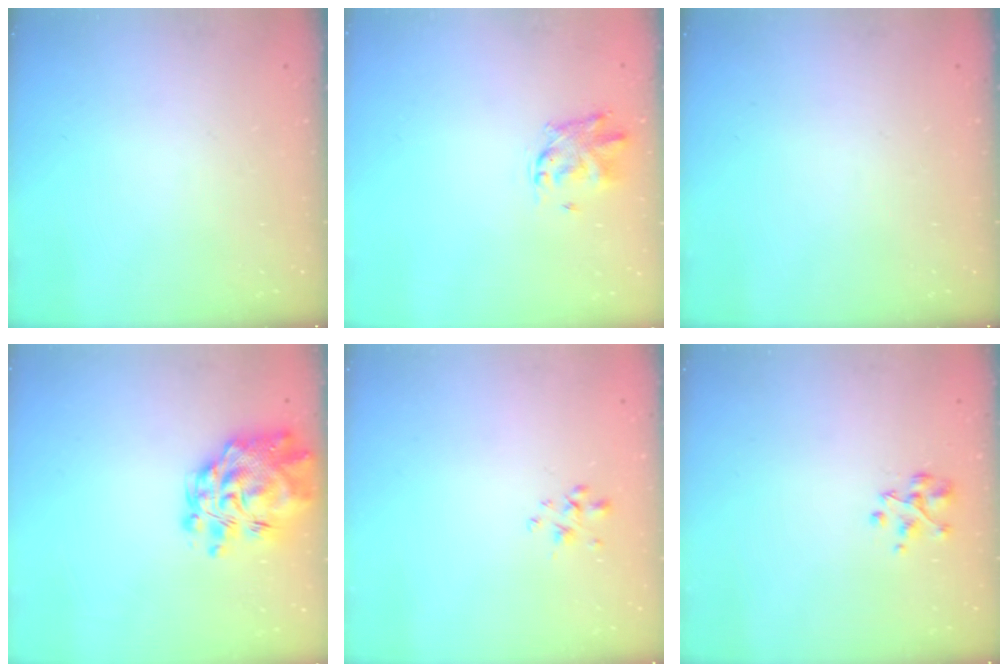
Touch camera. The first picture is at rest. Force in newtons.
{"total": 2.8, "press": 2.8, "slide": 0.7}
{"total": 0.0}
{"total": 12.2, "press": 11.6, "slide": 3.8}
{"total": 1.7, "press": 1.5, "slide": 0.8}
{"total": 2.9, "press": 2.9, "slide": 0.2}